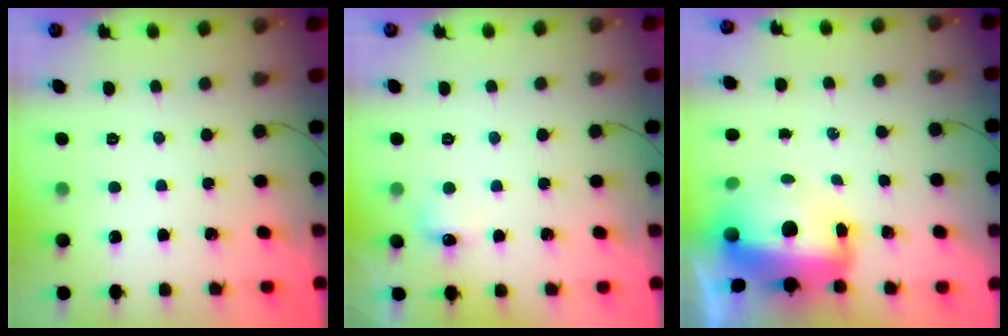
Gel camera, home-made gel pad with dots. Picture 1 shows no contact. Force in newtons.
{"total": 12.5, "press": 5.7, "slide": 11.2}
{"total": 11.7, "press": 11.3, "slide": 2.8}